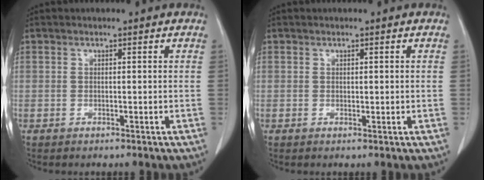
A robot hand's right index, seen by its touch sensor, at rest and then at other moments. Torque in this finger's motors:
{"motor_torque": [-0.34, 0.51, -0.07, 0.00]}